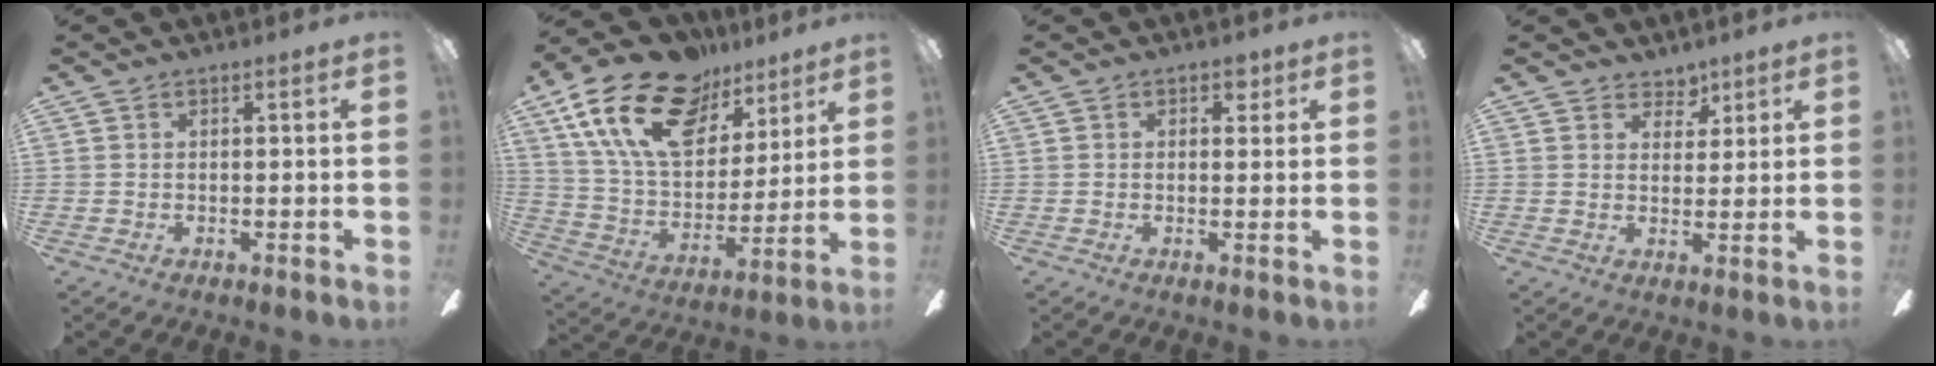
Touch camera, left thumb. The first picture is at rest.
{"total": 23.4, "force": [13.6, 13.2, 13.7], "torque": [-0.254, -0.065, 0.243]}
{"total": 2.4, "force": [1.2, 1.7, 1.3], "torque": [-0.001, -0.002, 0.016]}
{"total": 4.4, "force": [3.4, 2.8, 0.6], "torque": [-0.002, -0.018, 0.059]}